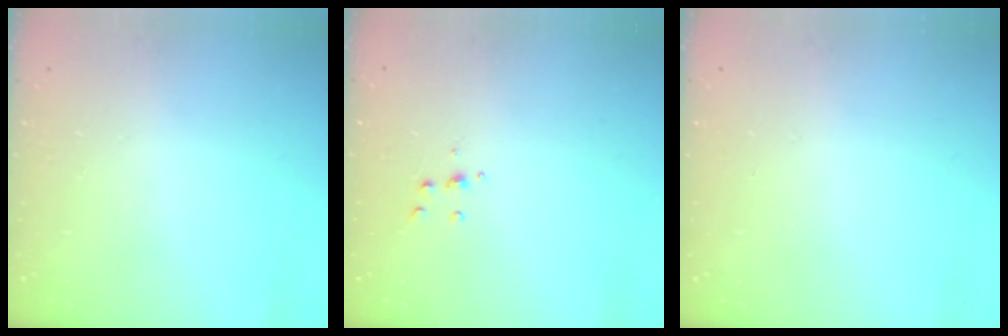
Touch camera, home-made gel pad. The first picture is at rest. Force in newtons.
{"total": 4.5, "press": 4.5, "slide": 0.6}
{"total": 0.0}